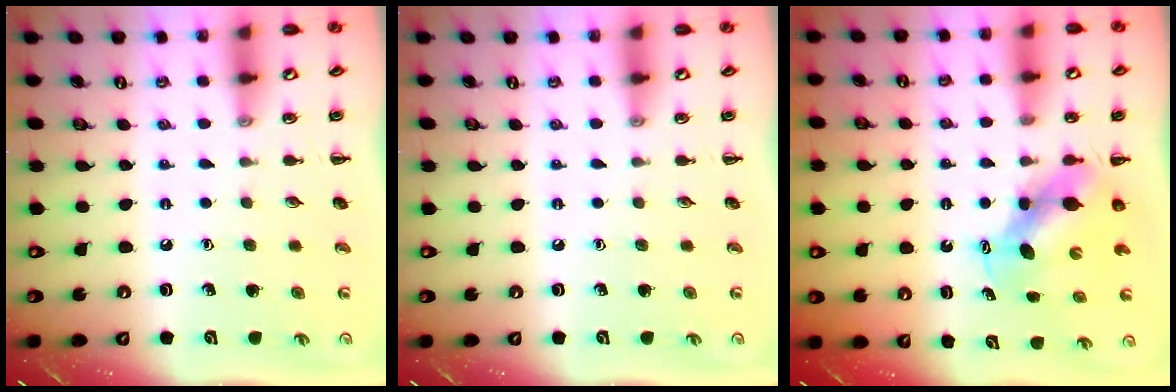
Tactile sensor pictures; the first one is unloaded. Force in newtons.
{"total": 0.0}
{"total": 6.5, "press": 6.4, "slide": 0.9}